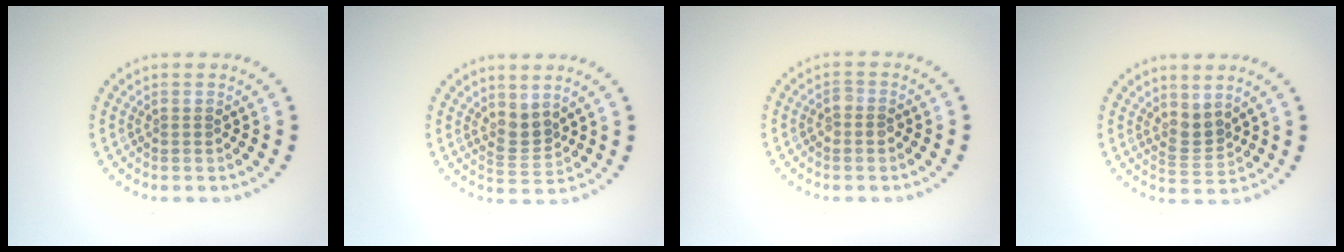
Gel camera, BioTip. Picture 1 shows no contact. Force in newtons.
{"total": 2.4, "press": 1.7, "slide": 1.6}
{"total": 1.2, "press": 1.1, "slide": 0.2}
{"total": 2.3, "press": 1.7, "slide": 1.5}